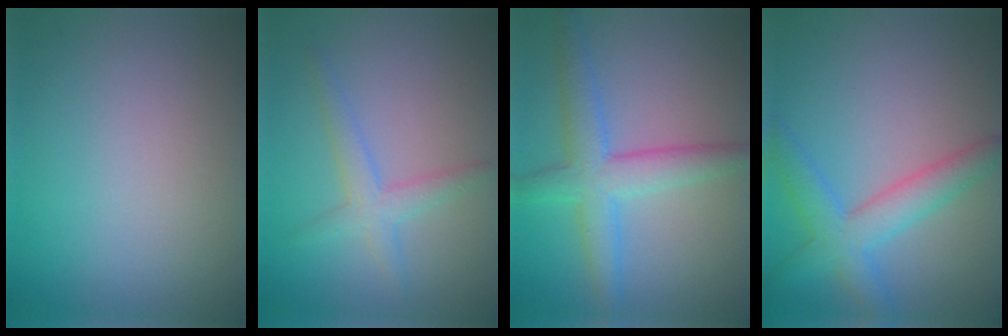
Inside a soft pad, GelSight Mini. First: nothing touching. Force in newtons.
{"total": 2.4, "press": 2.4, "slide": 0.1}
{"total": 4.7, "press": 4.7, "slide": 0.3}
{"total": 4.2, "press": 4.2, "slide": 0.2}